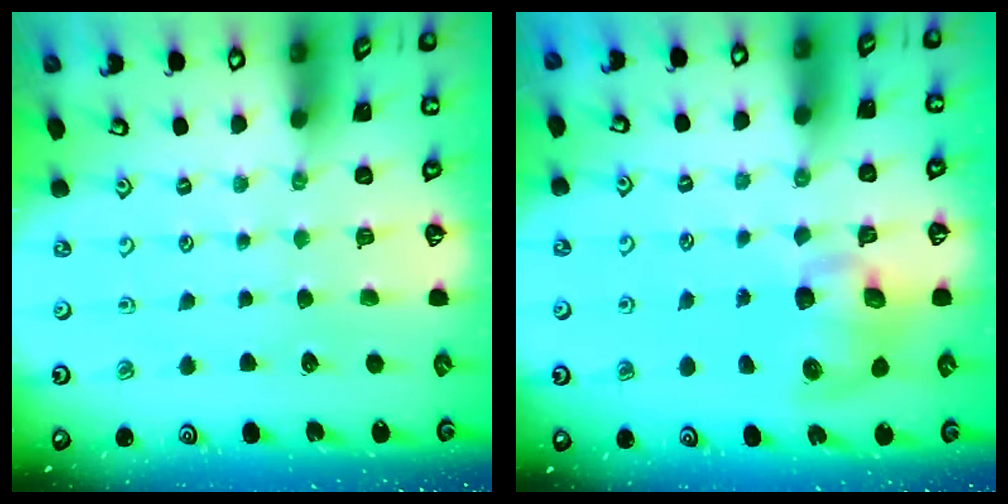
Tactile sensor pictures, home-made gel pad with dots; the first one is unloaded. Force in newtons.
{"total": 9.0, "press": 8.9, "slide": 1.3}